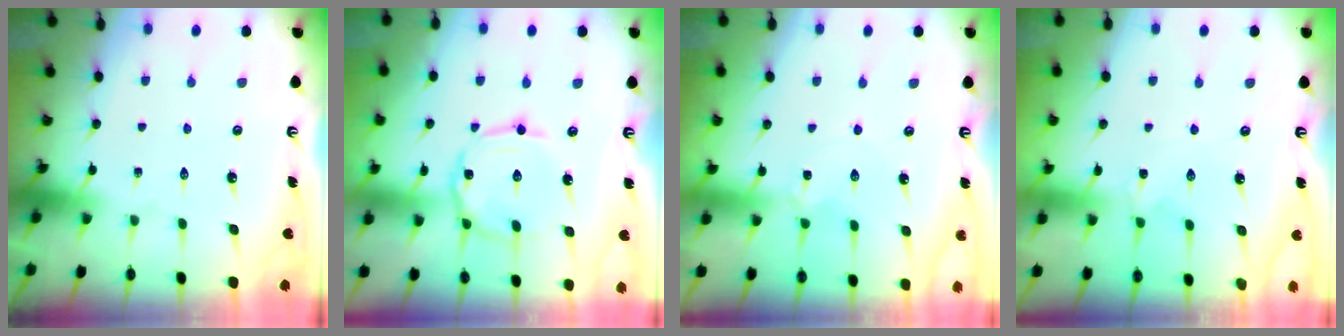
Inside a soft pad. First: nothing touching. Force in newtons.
{"total": 5.9, "press": 5.9, "slide": 0.3}
{"total": 1.8, "press": 1.8, "slide": 0.4}
{"total": 0.0}